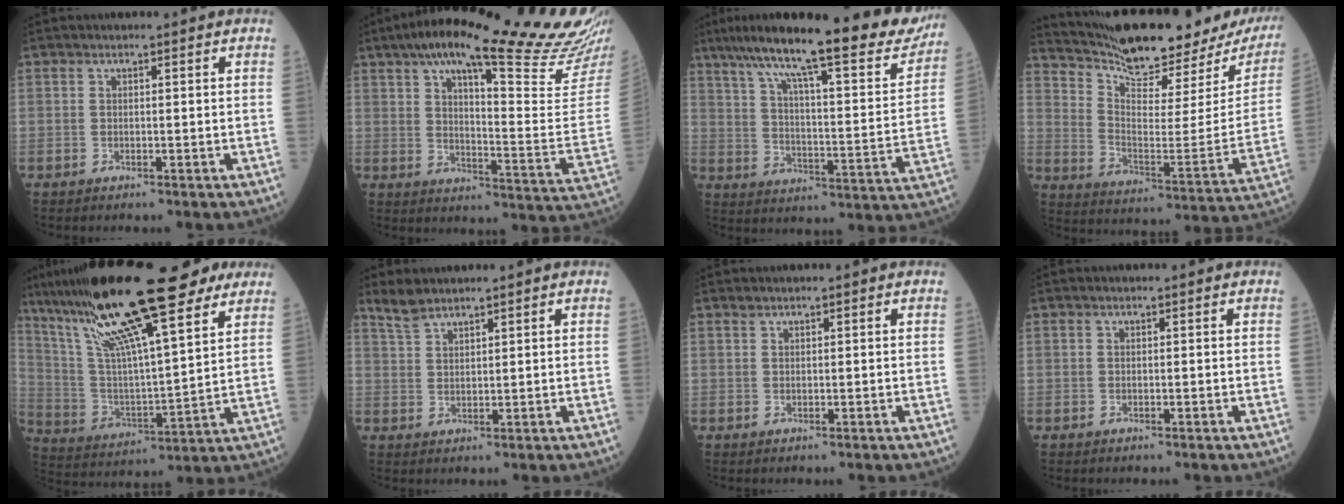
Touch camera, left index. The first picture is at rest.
{"total": 27.2, "force": [22.5, 0.8, 15.3], "torque": [-0.228, -0.046, 0.285]}
{"total": 26.3, "force": [21.5, 3.6, 14.6], "torque": [-0.232, -0.018, 0.295]}
{"total": 24.3, "force": [21.9, 4.3, 9.7], "torque": [-0.164, -0.066, 0.304]}
{"total": 25.0, "force": [17.6, 3.3, 17.5], "torque": [-0.314, 0.029, 0.299]}
{"total": 3.0, "force": [2.9, 0.7, 0.6], "torque": [-0.019, 0.011, 0.061]}
{"total": 0.5, "force": [0.5, 0.2, -0.1], "torque": [-0.001, 0.001, 0.006]}
{"total": 0.0}